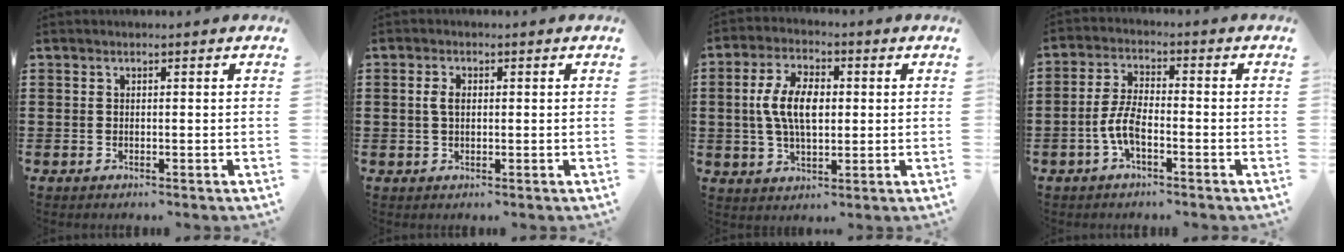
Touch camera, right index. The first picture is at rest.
{"total": 2.3, "force": [0.3, 1.3, 1.8], "torque": [-0.039, 0.008, 0.003]}
{"total": 7.9, "force": [0.5, 3.9, 6.8], "torque": [-0.151, 0.007, 0.004]}
{"total": 5.6, "force": [-2.1, 2.1, 4.8], "torque": [-0.117, -0.004, -0.047]}